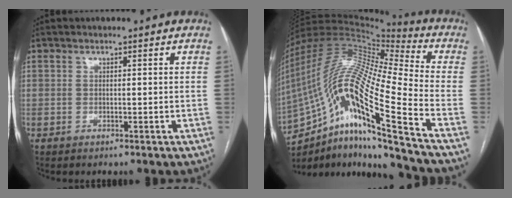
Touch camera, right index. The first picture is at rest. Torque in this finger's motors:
{"motor_torque": [1.53, -0.61, 0.48, 0.21]}